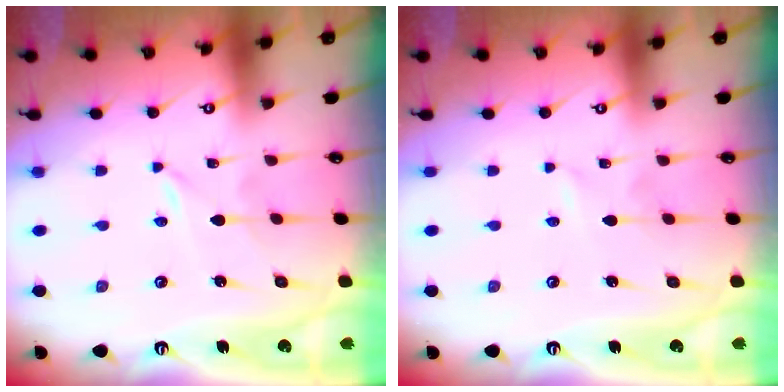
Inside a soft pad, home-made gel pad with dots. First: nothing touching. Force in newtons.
{"total": 0.0}